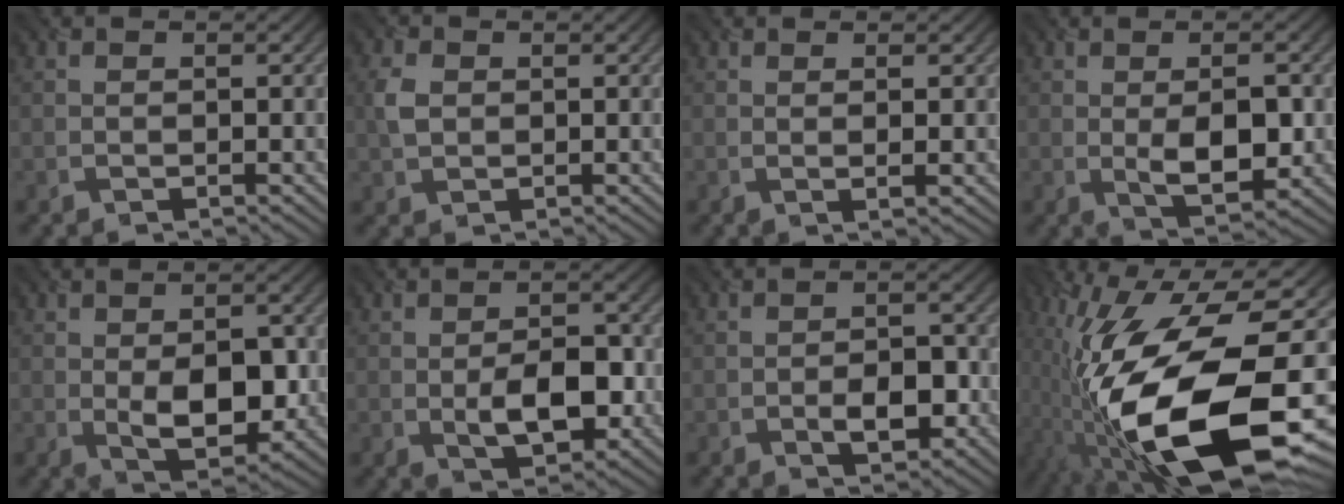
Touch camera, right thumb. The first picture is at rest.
{"total": 2.4, "force": [0.3, 1.9, 1.3], "torque": [-0.040, 0.004, 0.005]}
{"total": 1.5, "force": [0.5, 0.0, 1.4], "torque": [-0.026, 0.001, 0.007]}
{"total": 5.5, "force": [-0.6, 2.3, 5.0], "torque": [-0.090, -0.008, -0.005]}
{"total": 7.5, "force": [-1.1, 4.0, 6.2], "torque": [-0.110, -0.015, -0.011]}
{"total": 6.4, "force": [-1.5, 3.3, 5.2], "torque": [-0.083, -0.007, -0.023]}
{"total": 3.9, "force": [-1.6, 2.0, 2.9], "torque": [-0.048, -0.003, -0.026]}
{"total": 20.9, "force": [-7.6, 8.4, 17.6], "torque": [-0.342, -0.031, -0.127]}